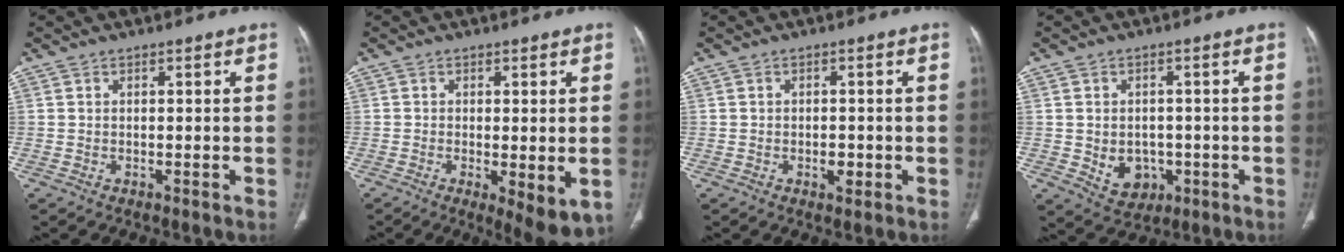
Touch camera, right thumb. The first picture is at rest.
{"total": 7.7, "force": [-2.0, 2.4, 7.0], "torque": [-0.104, -0.023, -0.026]}
{"total": 2.4, "force": [-0.7, 1.5, 1.8], "torque": [-0.020, 0.002, -0.007]}
{"total": 6.7, "force": [-1.5, 5.4, 3.7], "torque": [-0.030, 0.006, -0.005]}